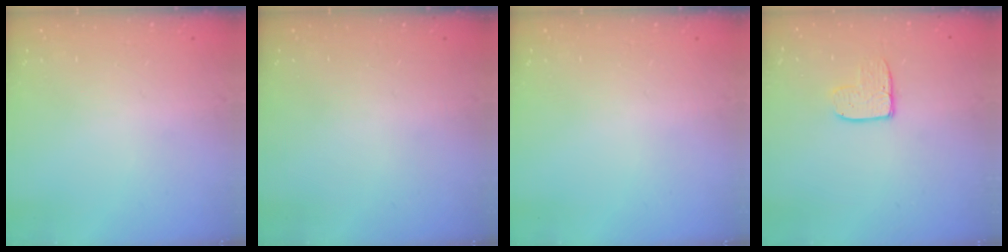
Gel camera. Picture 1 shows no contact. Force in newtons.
{"total": 0.0}
{"total": 0.0}
{"total": 7.9, "press": 7.9, "slide": 0.6}